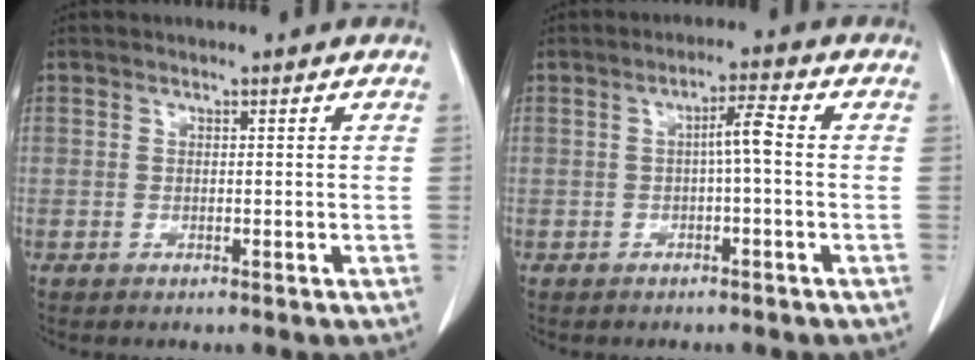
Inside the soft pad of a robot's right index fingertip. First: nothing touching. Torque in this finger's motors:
{"motor_torque": [0.39, -0.09, 0.22, 0.06]}